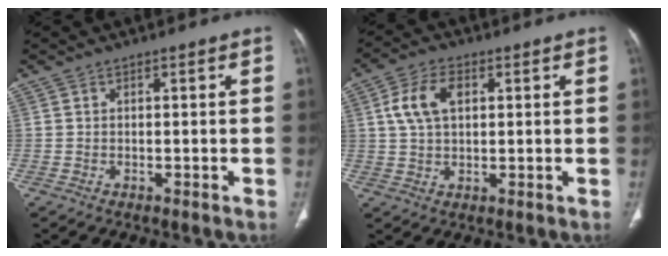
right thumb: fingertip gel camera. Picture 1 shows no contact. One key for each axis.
{"total": 7.7, "fx": 2.1, "fy": 4.6, "fz": 5.8, "tx": -0.113, "ty": 0.009, "tz": 0.041}